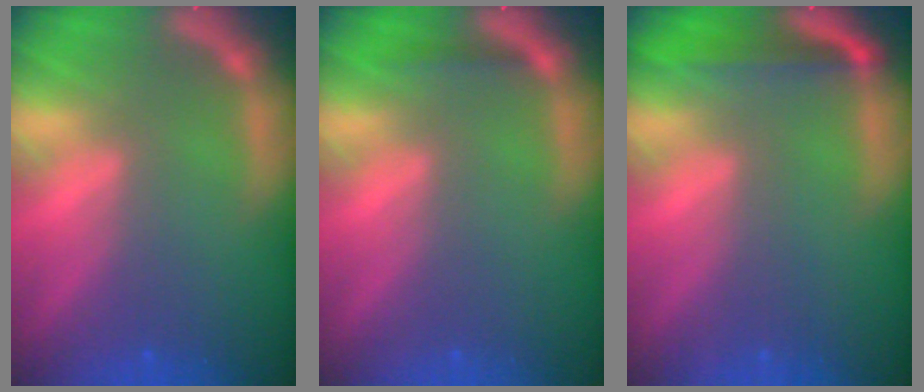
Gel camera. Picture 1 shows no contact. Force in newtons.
{"total": 0.9}
{"total": 3.5}